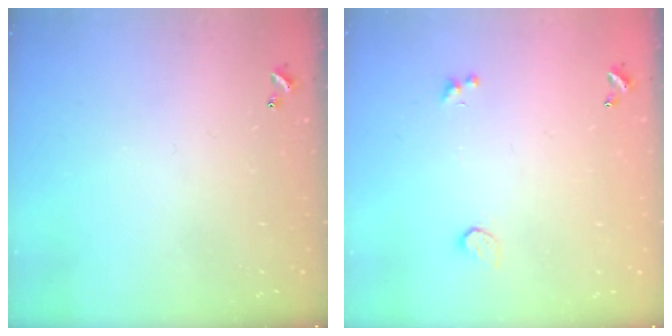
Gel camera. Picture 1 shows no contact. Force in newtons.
{"total": 0.9, "press": 0.7, "slide": 0.5}